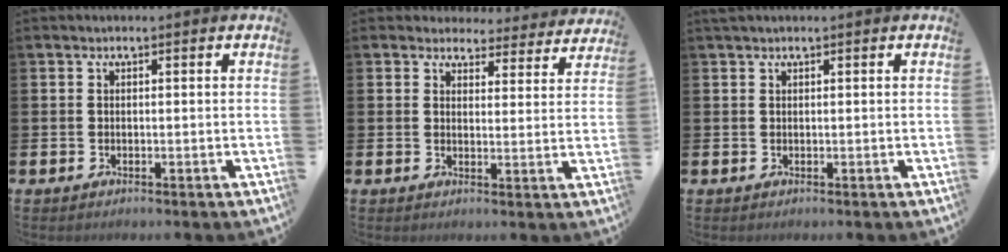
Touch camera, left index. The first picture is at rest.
{"total": 3.4, "force": [3.1, 1.3, 0.1], "torque": [-0.008, -0.026, 0.052]}
{"total": 0.6, "force": [0.6, 0.0, 0.3], "torque": [-0.003, 0.001, 0.009]}